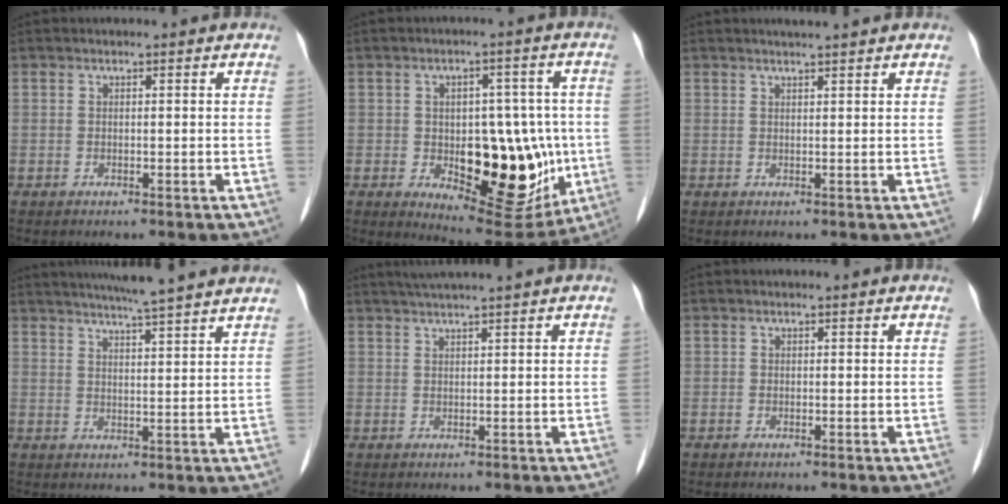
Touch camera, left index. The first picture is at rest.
{"total": 16.1, "force": [-2.7, 7.5, 14.0], "torque": [-0.172, 0.002, -0.017]}
{"total": 2.8, "force": [2.5, -0.1, 1.2], "torque": [-0.018, 0.013, 0.037]}
{"total": 12.1, "force": [10.9, -0.9, 5.4], "torque": [-0.086, 0.007, 0.137]}
{"total": 3.9, "force": [3.3, -1.0, 1.9], "torque": [-0.024, 0.022, 0.059]}
{"total": 0.0}